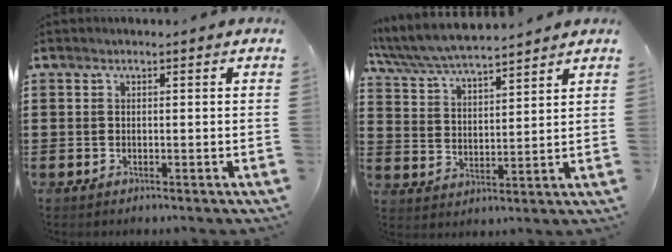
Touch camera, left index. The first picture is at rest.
{"total": 6.3, "force": [6.1, 0.4, 1.6], "torque": [-0.057, -0.031, 0.108]}